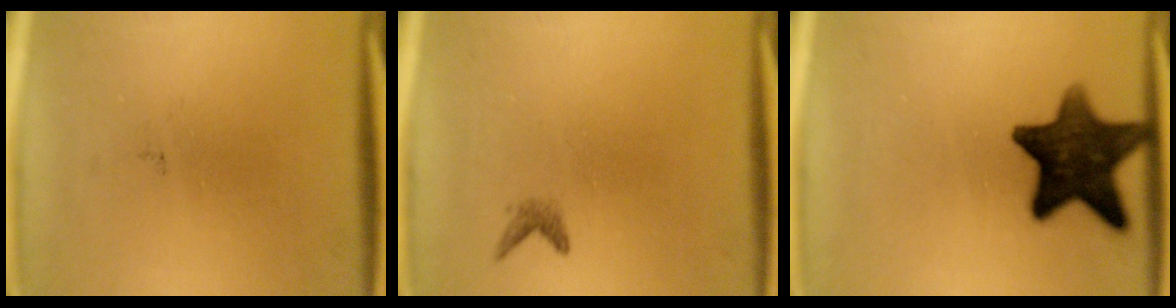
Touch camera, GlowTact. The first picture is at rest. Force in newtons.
{"total": 0.9}
{"total": 13.4}